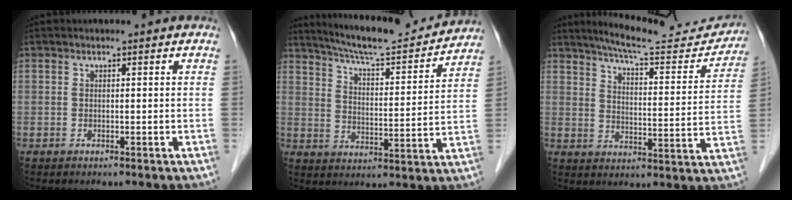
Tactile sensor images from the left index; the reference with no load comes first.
{"total": 15.4, "force": [14.5, 1.2, 5.1], "torque": [-0.085, -0.010, 0.208]}
{"total": 15.7, "force": [14.8, 1.7, 4.7], "torque": [-0.065, -0.032, 0.193]}